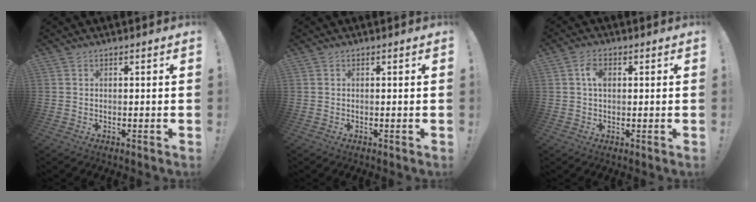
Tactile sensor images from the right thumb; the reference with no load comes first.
{"total": 0.0}
{"total": 4.2, "force": [0.8, 2.6, 3.3], "torque": [-0.052, 0.003, 0.010]}